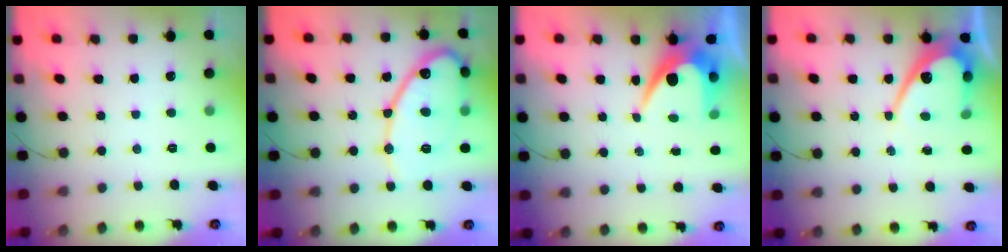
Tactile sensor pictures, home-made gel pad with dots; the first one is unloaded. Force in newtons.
{"total": 18.4, "press": 18.3, "slide": 1.4}
{"total": 6.5, "press": 6.5, "slide": 0.6}
{"total": 10.1, "press": 10.1, "slide": 0.7}